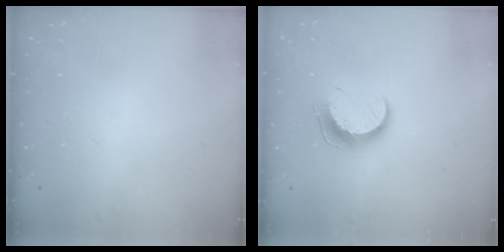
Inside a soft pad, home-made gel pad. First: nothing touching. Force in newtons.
{"total": 9.5, "press": 9.5, "slide": 0.7}